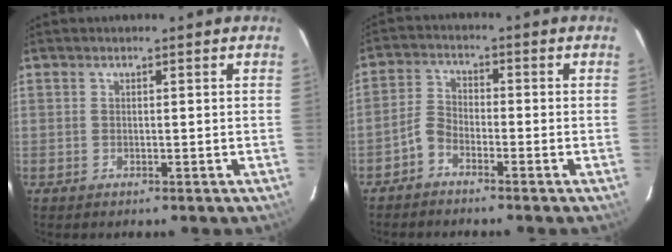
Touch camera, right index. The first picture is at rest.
{"total": 3.4, "force": [-2.5, 1.6, 1.5], "torque": [-0.043, 0.014, -0.055]}